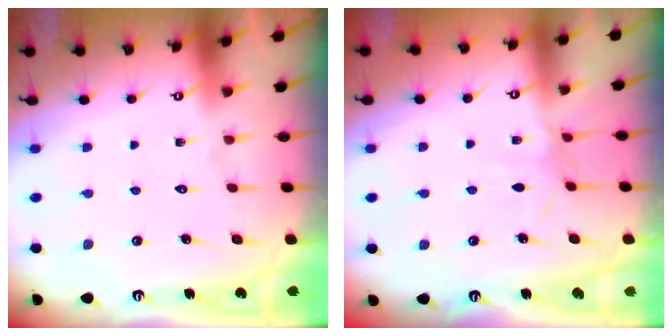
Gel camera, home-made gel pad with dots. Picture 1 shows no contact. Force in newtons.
{"total": 1.7, "press": 1.6, "slide": 0.4}